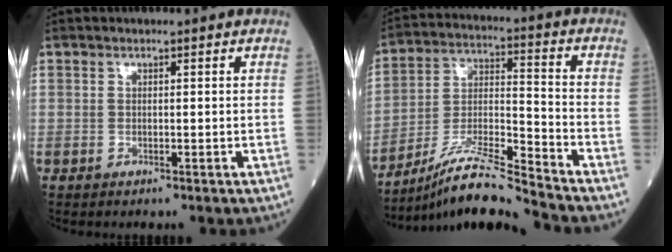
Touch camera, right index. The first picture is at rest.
{"total": 11.2, "force": [-10.1, -1.7, 4.5], "torque": [-0.087, -0.002, -0.190]}